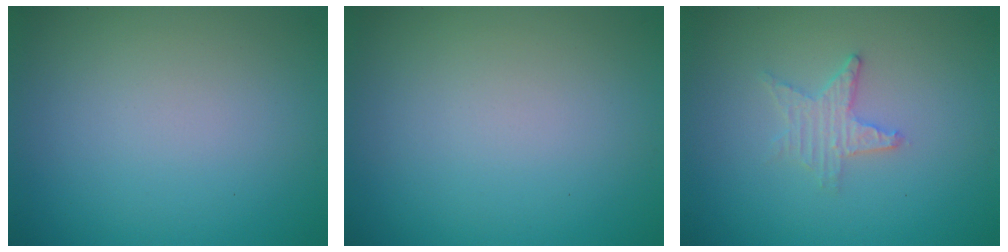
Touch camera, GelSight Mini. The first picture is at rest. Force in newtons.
{"total": 0.0}
{"total": 2.1, "press": 2.0, "slide": 0.4}